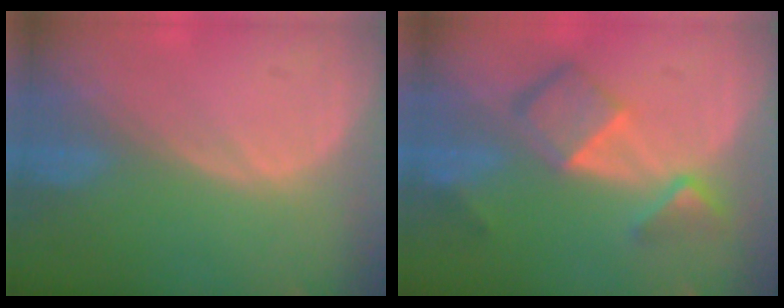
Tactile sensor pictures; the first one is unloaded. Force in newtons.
{"total": 7.4, "press": 6.4, "slide": 3.8}